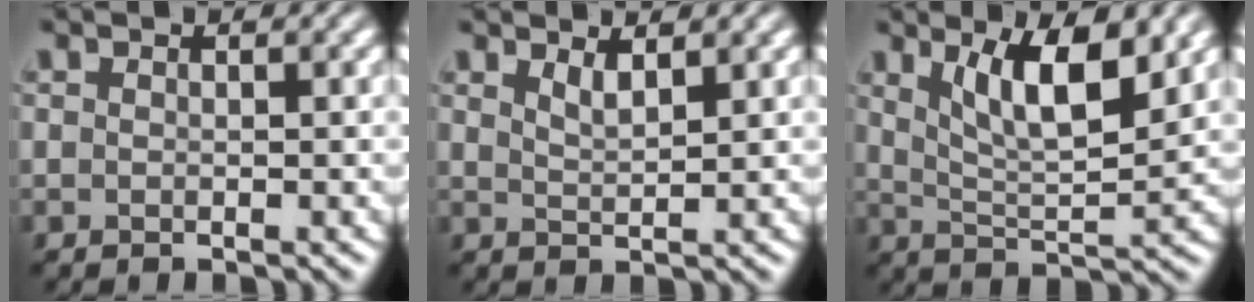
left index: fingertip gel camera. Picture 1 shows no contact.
{"total": 1.7, "force": [1.3, 0.5, 1.0], "torque": [-0.018, -0.002, 0.025]}
{"total": 6.5, "force": [3.2, 2.0, 5.3], "torque": [-0.095, -0.007, 0.058]}